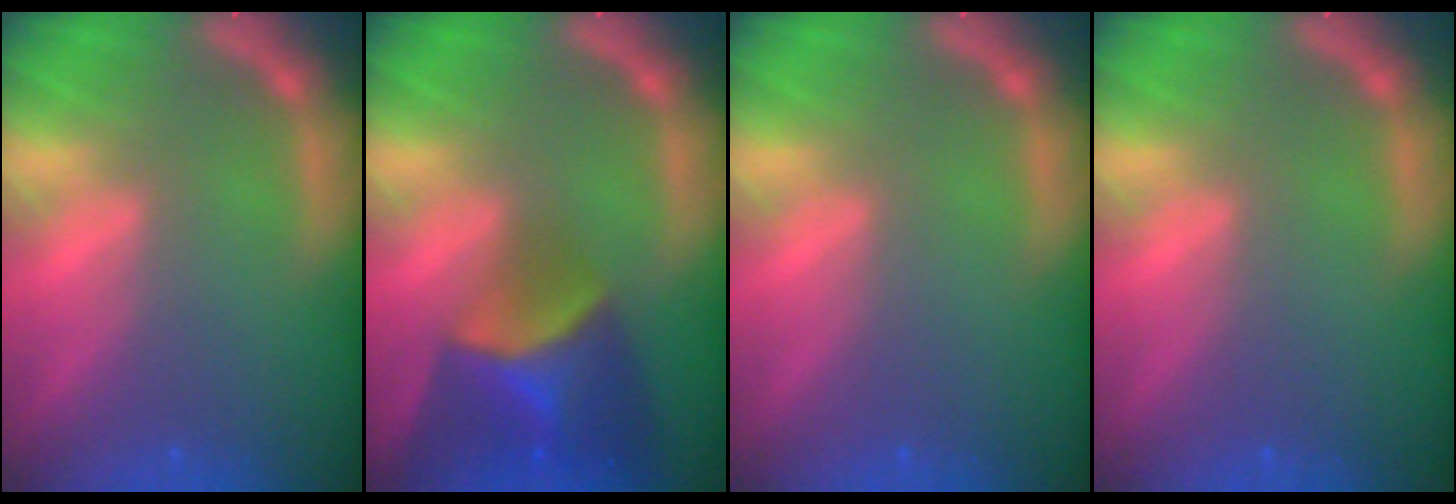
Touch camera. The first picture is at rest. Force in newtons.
{"total": 7.9}
{"total": 0.0}
{"total": 0.0}